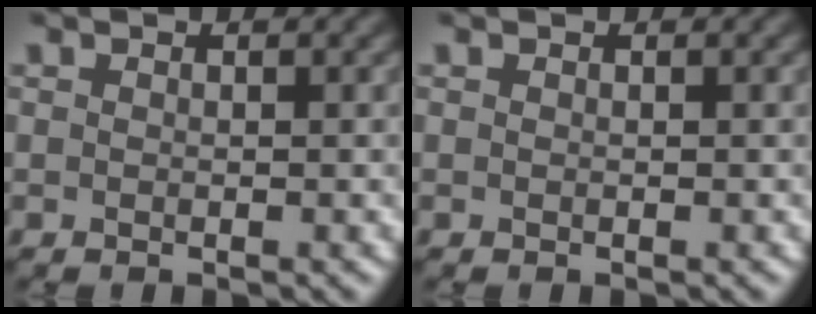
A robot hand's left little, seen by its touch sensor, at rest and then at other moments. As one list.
[{"total": 0.0}]